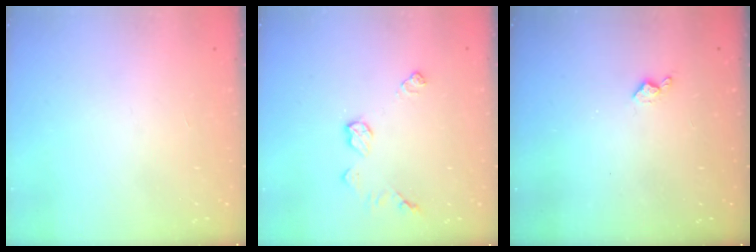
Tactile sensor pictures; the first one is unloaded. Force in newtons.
{"total": 7.6, "press": 7.6, "slide": 0.3}
{"total": 3.9, "press": 3.8, "slide": 0.7}